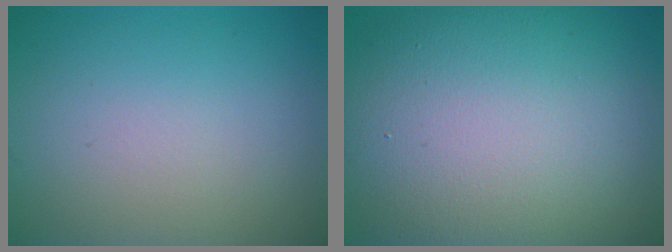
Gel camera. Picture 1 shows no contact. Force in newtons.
{"total": 15.7, "press": 15.7, "slide": 0.9}